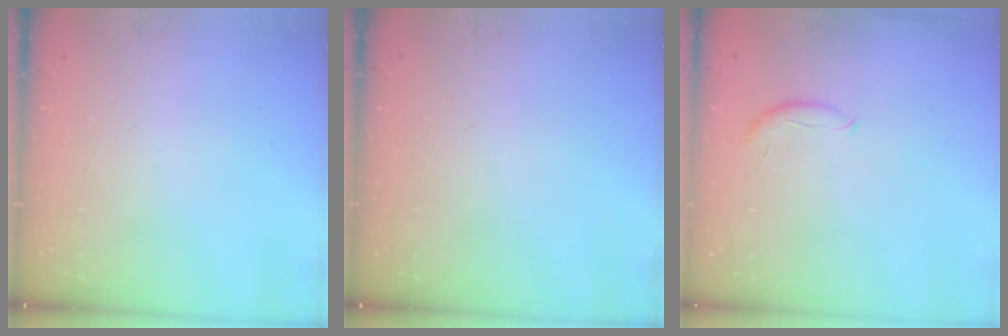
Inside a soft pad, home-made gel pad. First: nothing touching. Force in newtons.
{"total": 0.0}
{"total": 5.9, "press": 5.9, "slide": 0.3}